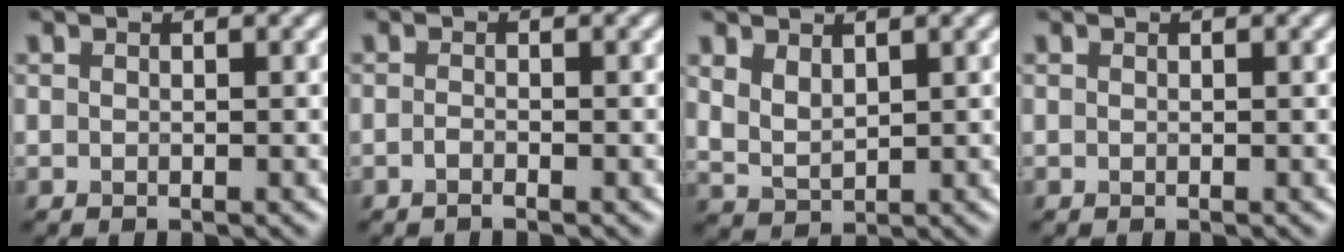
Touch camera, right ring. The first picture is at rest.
{"total": 0.7, "force": [-0.5, 0.1, 0.5], "torque": [-0.011, -0.001, -0.010]}
{"total": 2.6, "force": [1.4, 1.5, 1.6], "torque": [-0.040, -0.005, 0.035]}
{"total": 0.0}